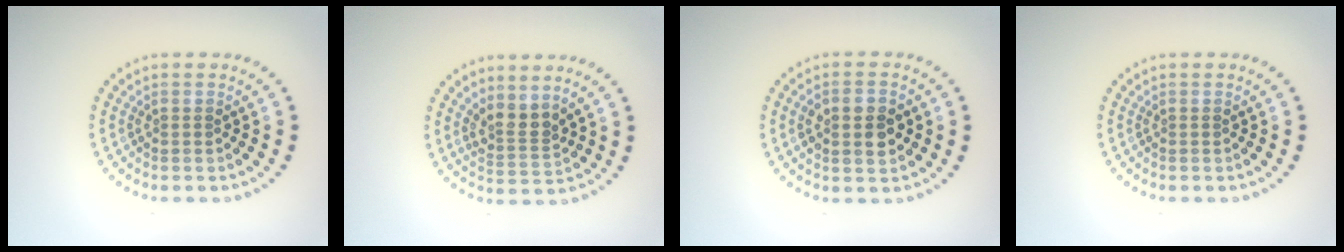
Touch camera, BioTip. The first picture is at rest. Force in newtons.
{"total": 2.5, "press": 1.9, "slide": 1.7}
{"total": 3.4, "press": 3.4, "slide": 0.3}
{"total": 0.0}